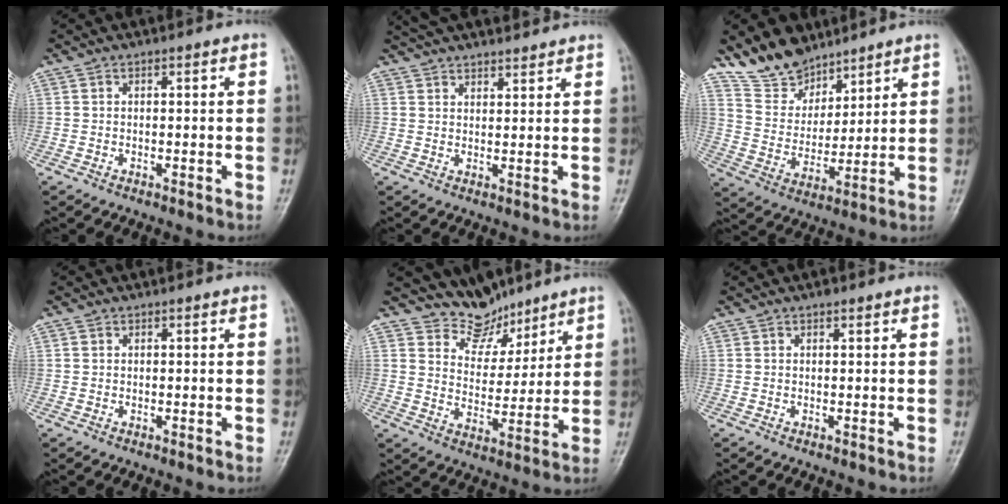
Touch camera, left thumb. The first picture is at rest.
{"total": 10.4, "force": [9.3, 2.7, 3.8], "torque": [-0.040, 0.005, 0.150]}
{"total": 11.7, "force": [9.5, 6.1, 3.1], "torque": [-0.025, -0.057, 0.188]}
{"total": 0.7, "force": [0.2, 0.6, 0.3], "torque": [-0.003, 0.001, 0.004]}
{"total": 8.4, "force": [7.3, 4.1, 0.5], "torque": [0.025, -0.062, 0.139]}
{"total": 0.9, "force": [0.6, 0.4, 0.4], "torque": [-0.005, -0.002, 0.008]}